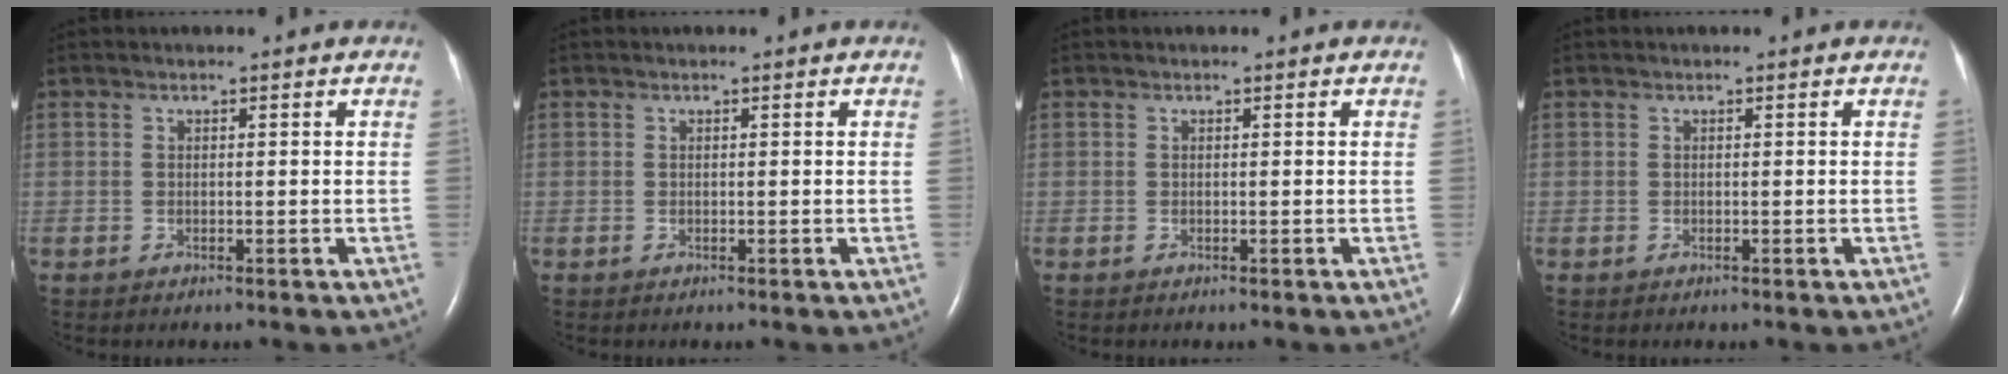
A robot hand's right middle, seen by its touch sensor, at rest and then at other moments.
{"total": 0.0}
{"total": 0.0}
{"total": 0.0}